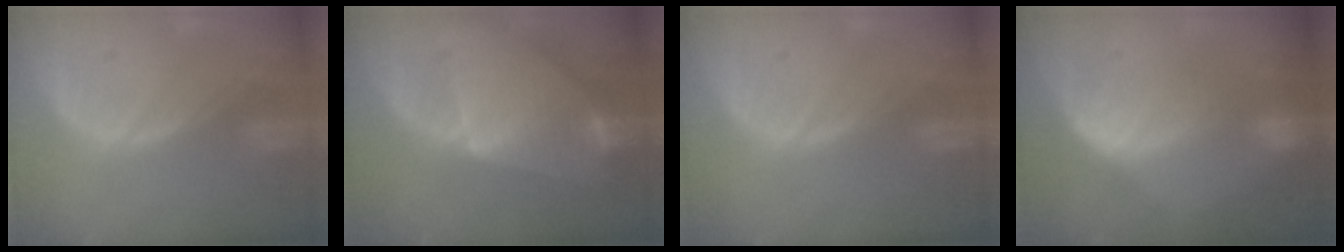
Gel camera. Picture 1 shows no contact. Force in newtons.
{"total": 9.1, "press": 9.1, "slide": 0.4}
{"total": 0.0}
{"total": 6.8, "press": 6.6, "slide": 1.4}